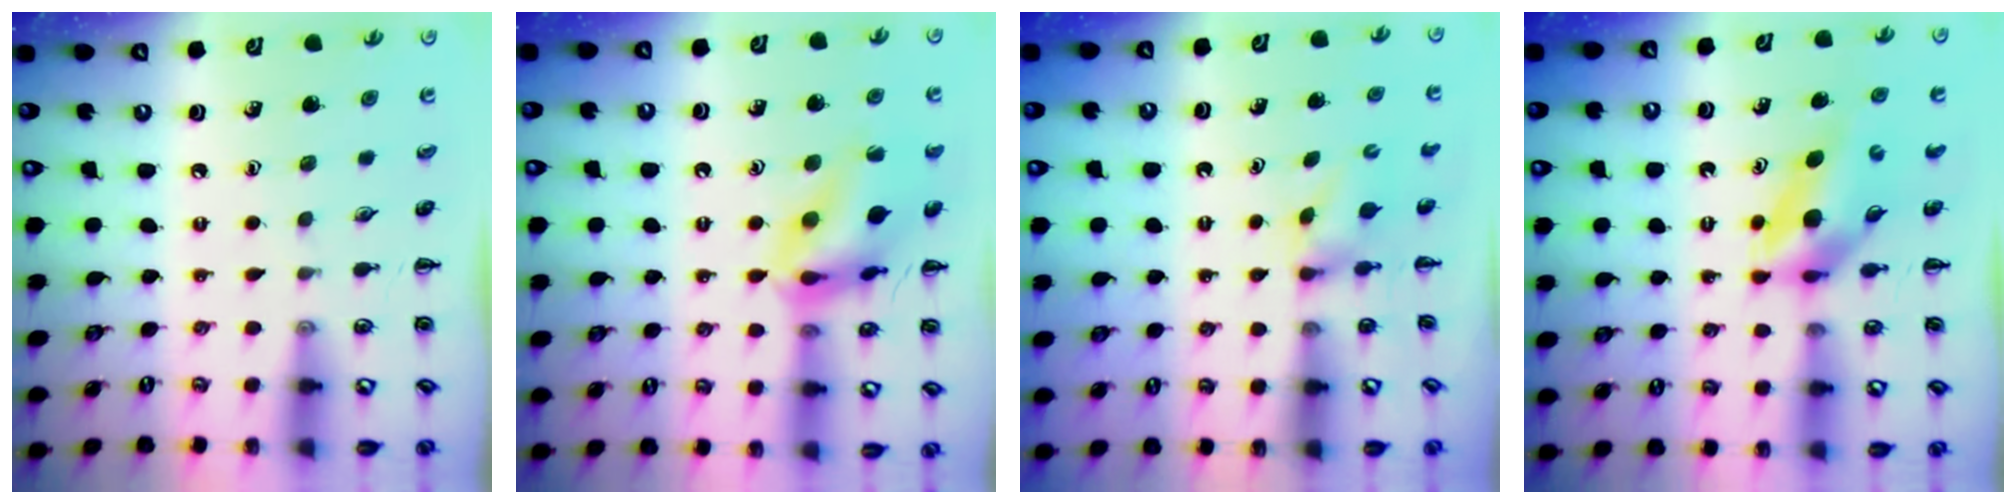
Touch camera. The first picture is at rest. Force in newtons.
{"total": 16.0, "press": 15.9, "slide": 2.0}
{"total": 2.5, "press": 2.3, "slide": 0.9}
{"total": 5.3, "press": 5.2, "slide": 0.9}